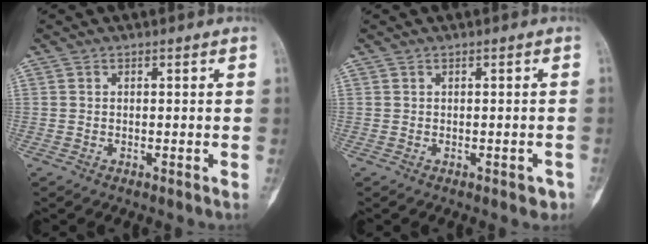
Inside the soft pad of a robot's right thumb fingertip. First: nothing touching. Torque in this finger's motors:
{"motor_torque": [0.52, 0.47, 0.09, -0.01, 0.01]}